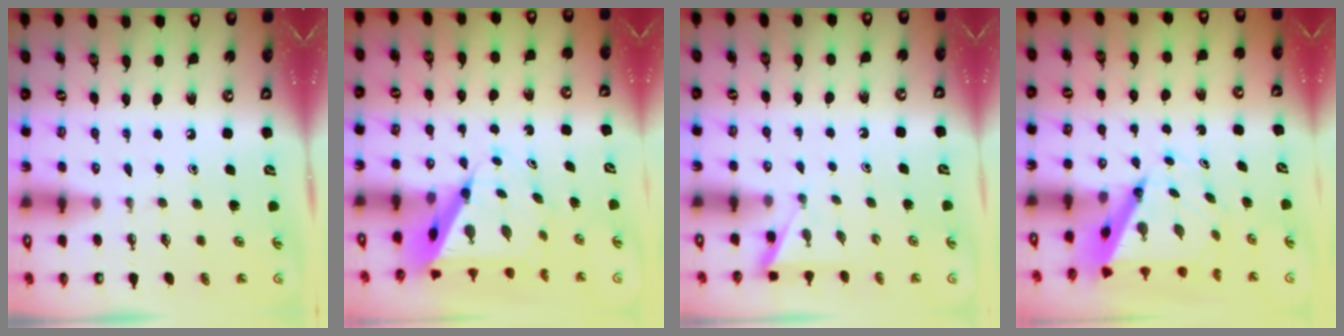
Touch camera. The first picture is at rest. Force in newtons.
{"total": 8.7, "press": 8.7, "slide": 0.8}
{"total": 2.5, "press": 2.5, "slide": 0.2}
{"total": 7.2, "press": 7.1, "slide": 0.7}